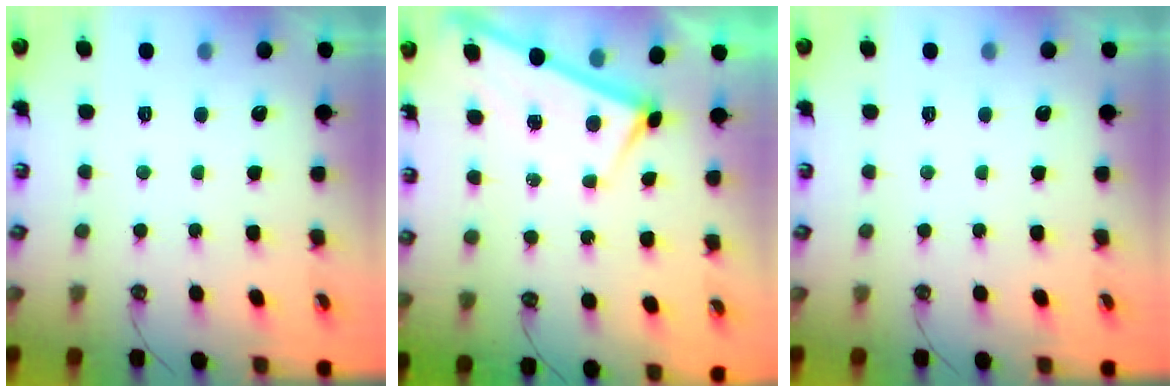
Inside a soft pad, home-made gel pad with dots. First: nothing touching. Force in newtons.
{"total": 3.1, "press": 3.1, "slide": 0.2}
{"total": 0.0}